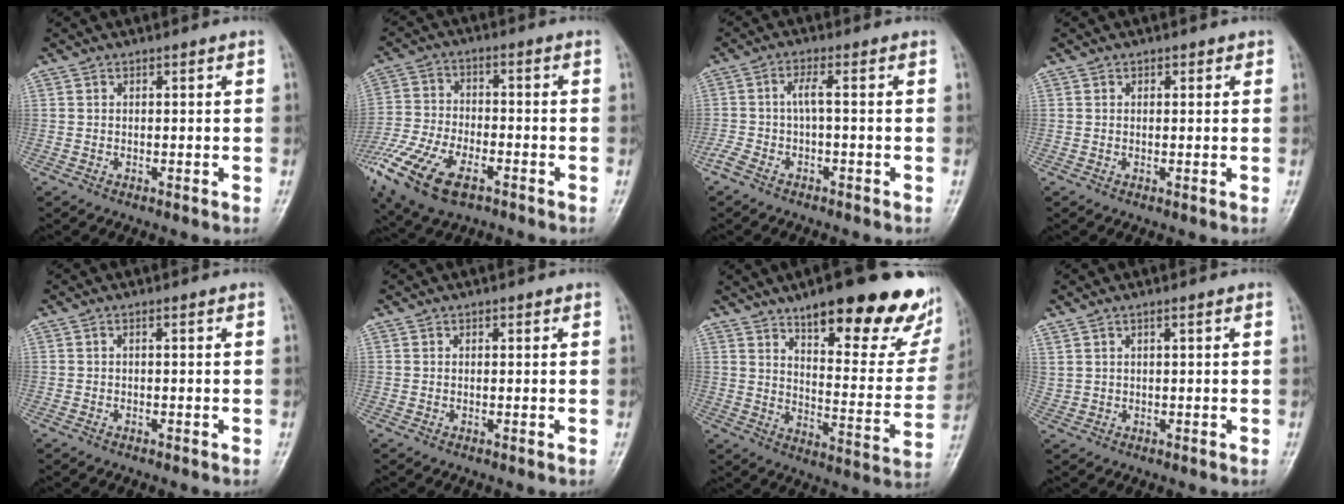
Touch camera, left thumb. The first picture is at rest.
{"total": 16.2, "force": [-8.6, 7.6, 11.4], "torque": [-0.251, 0.002, -0.158]}
{"total": 4.1, "force": [-1.4, 0.5, 3.9], "torque": [-0.103, 0.017, -0.027]}
{"total": 1.3, "force": [0.8, 0.8, 0.7], "torque": [0.000, -0.001, 0.006]}
{"total": 0.6, "force": [-0.1, 0.0, 0.6], "torque": [-0.017, 0.010, 0.000]}
{"total": 0.7, "force": [0.5, 0.3, 0.4], "torque": [-0.002, 0.000, 0.005]}
{"total": 26.3, "force": [16.6, 8.3, 18.7], "torque": [-0.210, -0.073, 0.233]}
{"total": 2.2, "force": [1.5, 1.0, 1.2], "torque": [-0.020, -0.003, 0.037]}